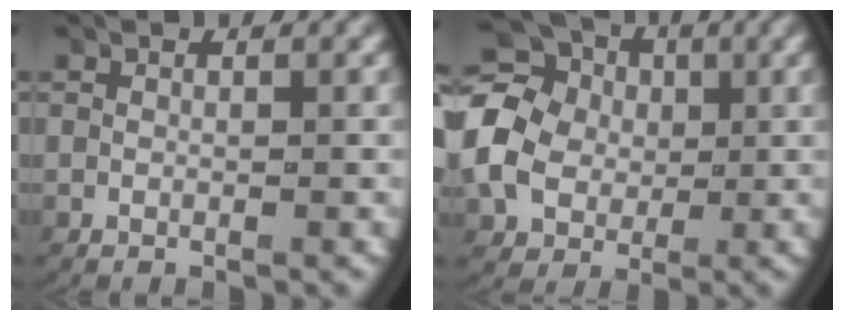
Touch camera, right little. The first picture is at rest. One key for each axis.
{"total": 11.1, "fx": 1.9, "fy": 9.7, "fz": 4.9, "tx": -0.110, "ty": 0.004, "tz": 0.013}